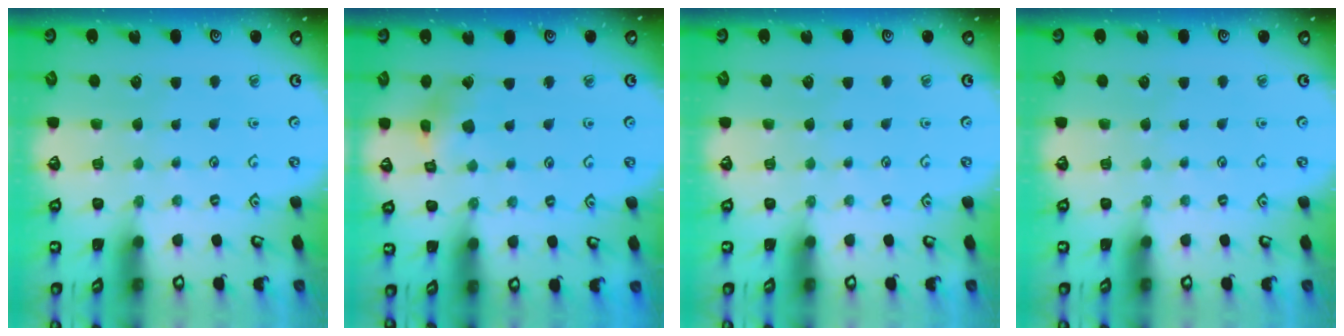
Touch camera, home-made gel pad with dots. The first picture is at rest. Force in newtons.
{"total": 5.2, "press": 5.2, "slide": 0.5}
{"total": 0.0}
{"total": 0.0}